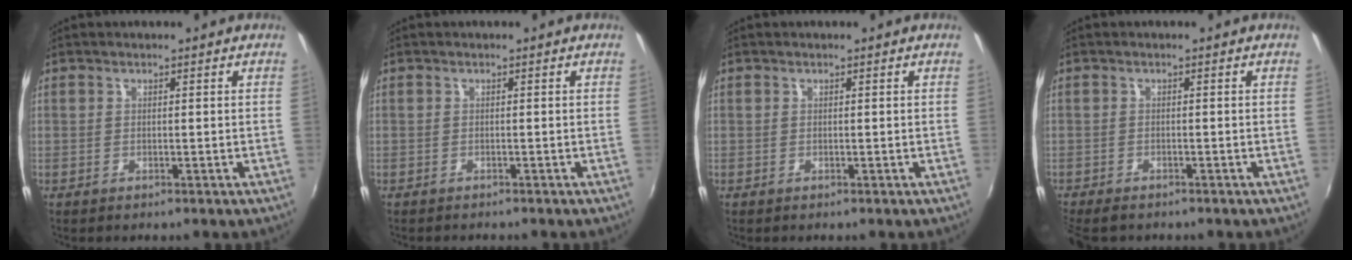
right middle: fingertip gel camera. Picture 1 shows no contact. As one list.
[{"total": 1.1, "force": [-1.1, 0.1, 0.3], "torque": [-0.007, -0.006, -0.016]}, {"total": 0.0}, {"total": 4.0, "force": [-3.4, 1.2, 1.7], "torque": [-0.045, -0.023, -0.061]}]